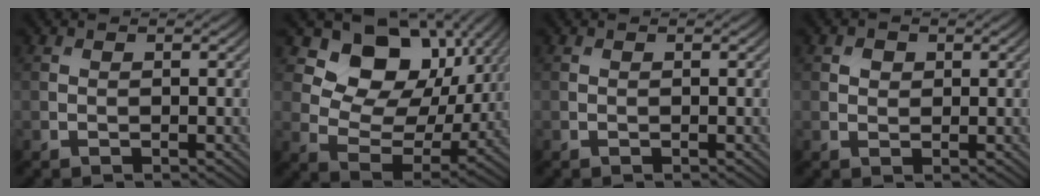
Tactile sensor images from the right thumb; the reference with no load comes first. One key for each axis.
{"total": 12.5, "fx": 5.8, "fy": 8.7, "fz": 6.8, "tx": -0.129, "ty": -0.004, "tz": 0.096}
{"total": 0.0}
{"total": 1.3, "fx": 0.6, "fy": 1.1, "fz": 0.5, "tx": -0.009, "ty": -0.001, "tz": 0.008}